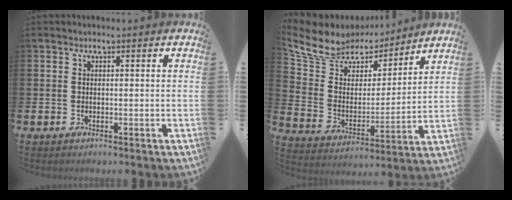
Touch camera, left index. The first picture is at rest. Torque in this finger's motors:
{"motor_torque": [1.07, -1.07, 0.49, 0.11]}